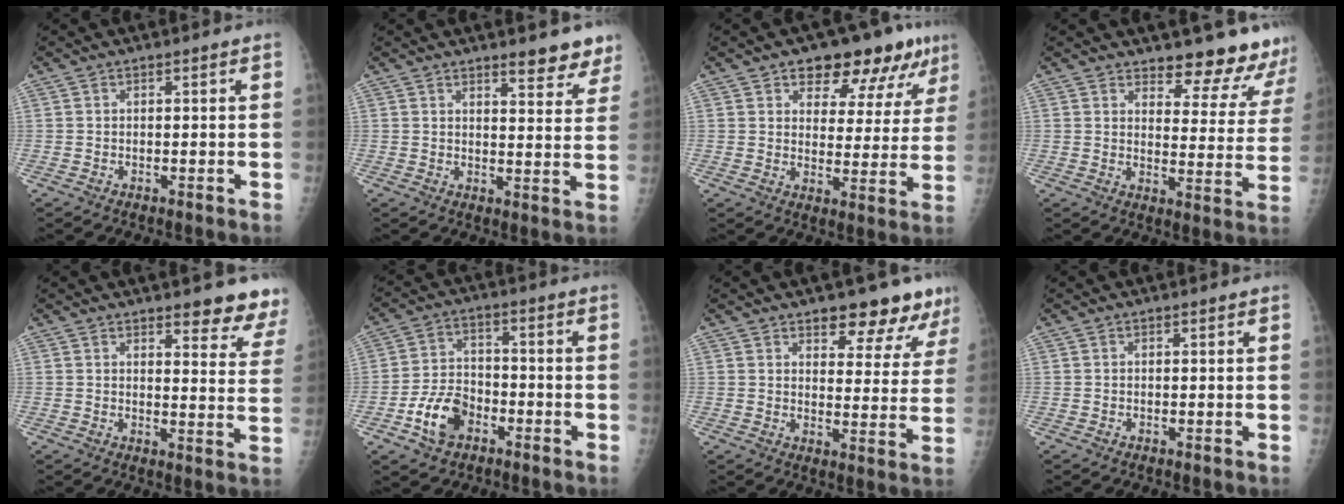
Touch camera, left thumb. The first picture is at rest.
{"total": 7.2, "force": [5.9, 2.2, 3.5], "torque": [-0.013, -0.036, 0.067]}
{"total": 13.8, "force": [8.8, 7.2, 7.7], "torque": [-0.039, -0.032, 0.118]}
{"total": 13.3, "force": [12.4, 3.6, 3.0], "torque": [0.008, -0.111, 0.140]}
{"total": 10.2, "force": [8.8, 2.6, 4.5], "torque": [-0.014, -0.053, 0.085]}
{"total": 9.2, "force": [-4.3, 6.3, 5.2], "torque": [-0.080, 0.027, -0.078]}
{"total": 11.4, "force": [8.8, 4.5, 5.7], "torque": [-0.025, -0.051, 0.106]}
{"total": 0.0}